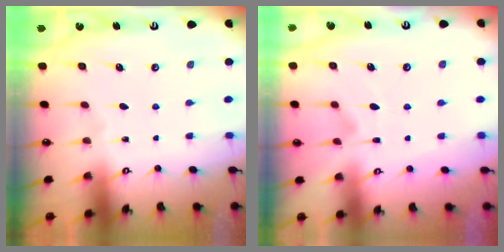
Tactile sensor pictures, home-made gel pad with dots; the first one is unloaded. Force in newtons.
{"total": 1.3, "press": 0.1, "slide": 1.3}